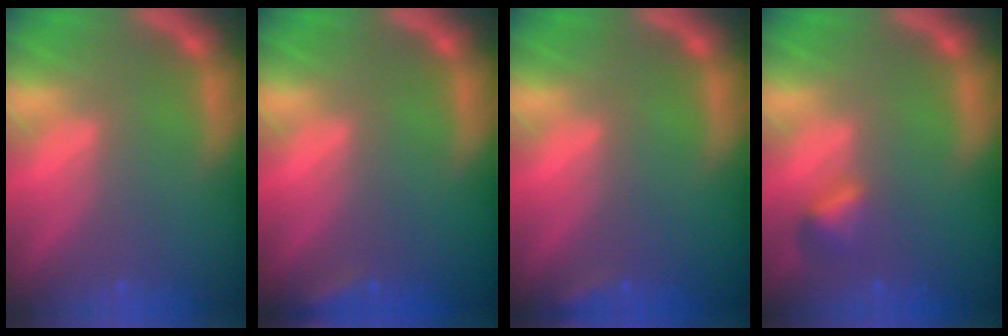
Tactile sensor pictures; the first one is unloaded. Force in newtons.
{"total": 1.9}
{"total": 1.4}
{"total": 1.9}